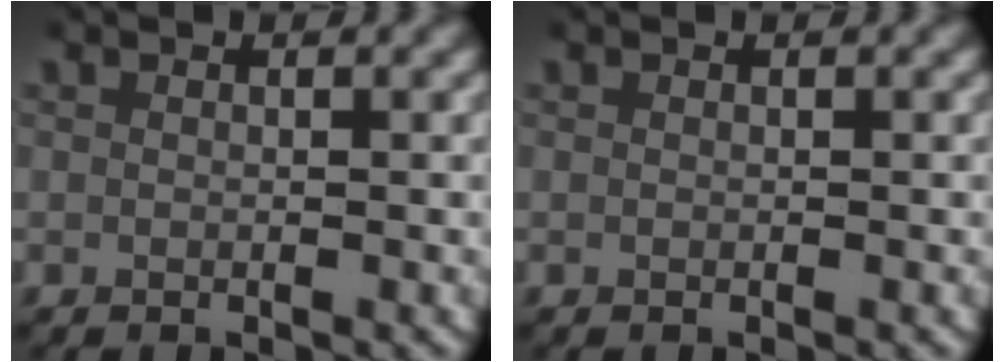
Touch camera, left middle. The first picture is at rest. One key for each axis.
{"total": 0.0}